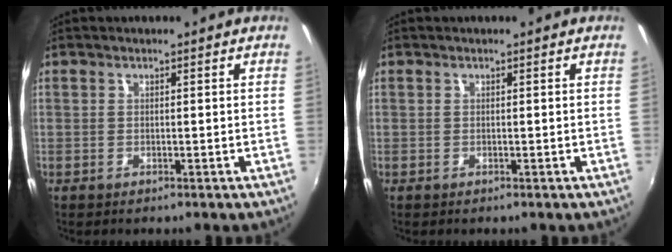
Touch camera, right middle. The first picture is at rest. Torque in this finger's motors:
{"motor_torque": [0.00, 0.00, 0.00, 0.00]}